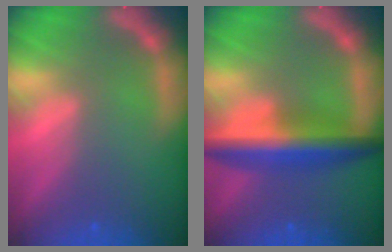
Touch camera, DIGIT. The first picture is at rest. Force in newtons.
{"total": 7.0}